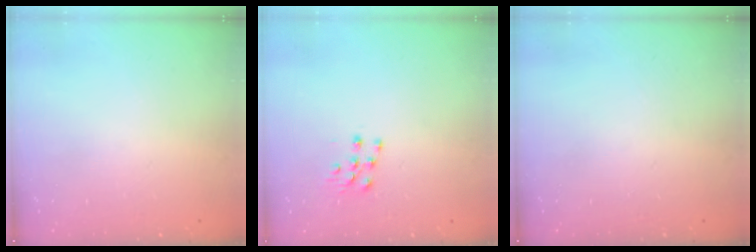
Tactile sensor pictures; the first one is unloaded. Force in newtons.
{"total": 7.0, "press": 7.0, "slide": 0.7}
{"total": 0.0}